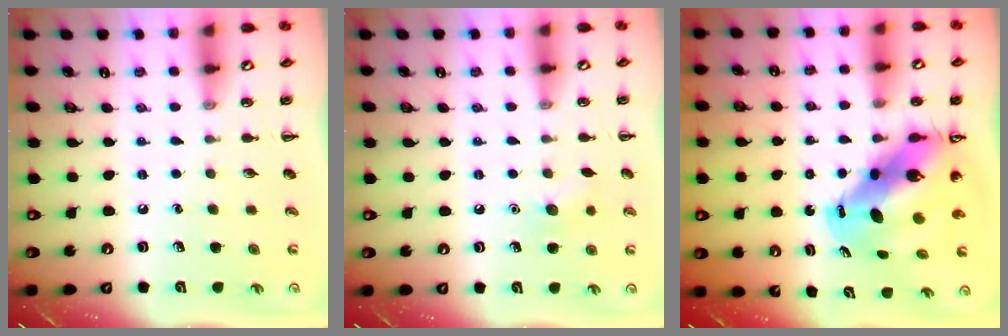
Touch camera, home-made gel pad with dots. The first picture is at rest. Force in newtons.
{"total": 7.0, "press": 6.7, "slide": 1.8}
{"total": 13.2, "press": 12.7, "slide": 3.6}